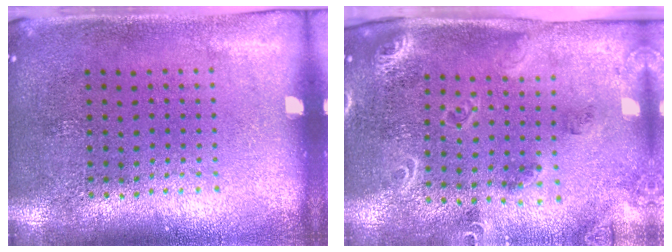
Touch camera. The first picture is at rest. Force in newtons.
{"total": 1.7, "press": 1.7, "slide": 0.3}